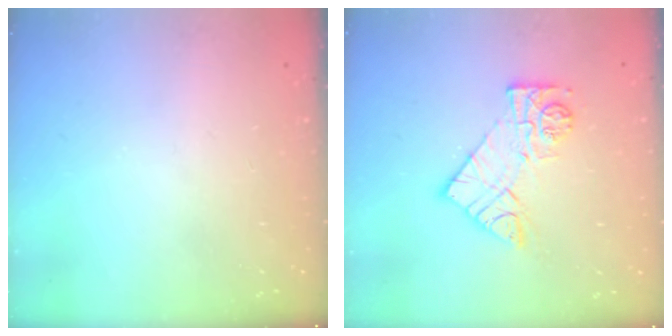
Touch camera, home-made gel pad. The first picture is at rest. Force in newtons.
{"total": 11.2, "press": 11.2, "slide": 0.8}